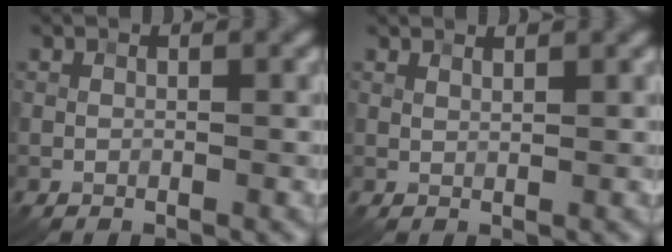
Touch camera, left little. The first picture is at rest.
{"total": 1.3, "force": [1.2, 0.3, 0.6], "torque": [-0.008, -0.002, 0.013]}